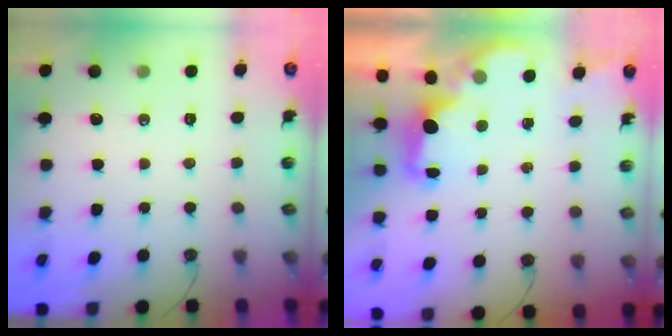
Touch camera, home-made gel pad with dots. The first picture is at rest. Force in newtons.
{"total": 2.1, "press": 2.0, "slide": 0.8}